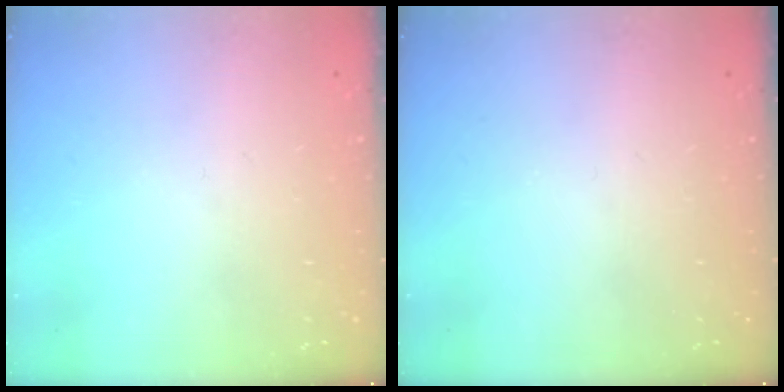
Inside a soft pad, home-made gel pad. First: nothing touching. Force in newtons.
{"total": 0.0}